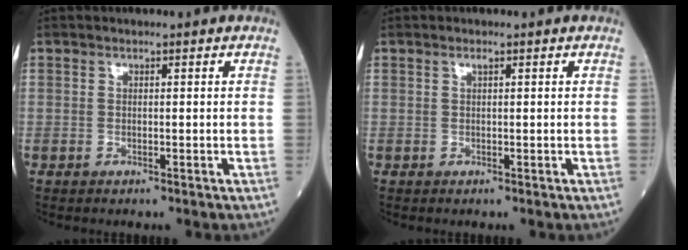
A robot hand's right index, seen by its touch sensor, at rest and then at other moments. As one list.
[{"total": 0.5, "force": [0.3, 0.0, 0.4], "torque": [-0.009, 0.001, 0.004]}]